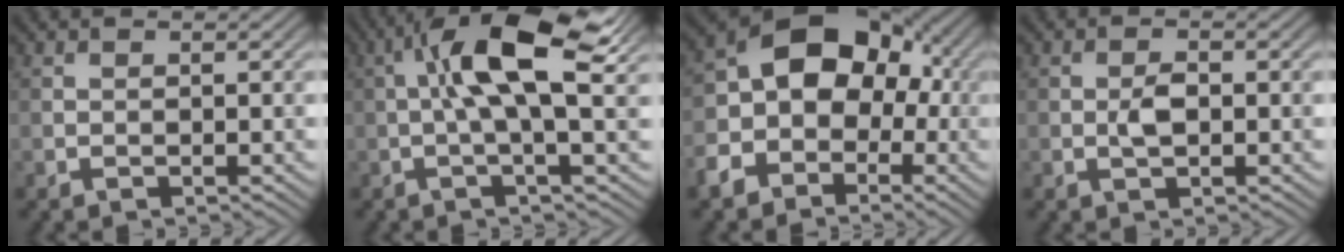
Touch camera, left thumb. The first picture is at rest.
{"total": 10.8, "force": [1.8, 2.8, 10.3], "torque": [-0.182, 0.021, 0.025]}
{"total": 12.7, "force": [-2.7, 9.4, 8.0], "torque": [-0.141, -0.010, -0.055]}
{"total": 2.2, "force": [-0.3, 1.0, 1.9], "torque": [-0.036, 0.004, -0.007]}